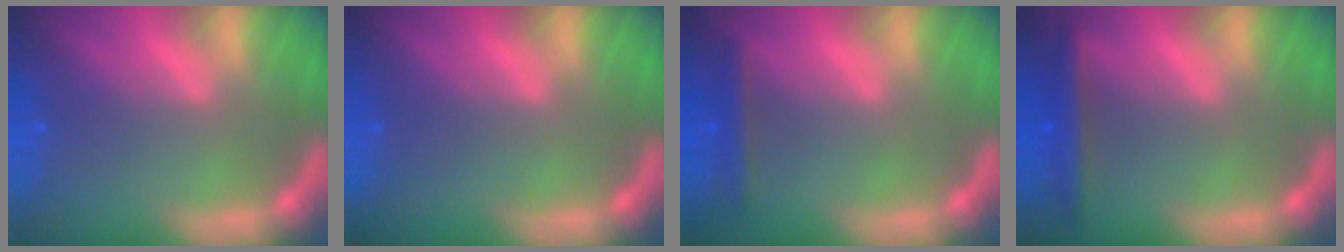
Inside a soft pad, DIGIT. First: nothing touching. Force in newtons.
{"total": 0.0}
{"total": 1.9}
{"total": 3.0}